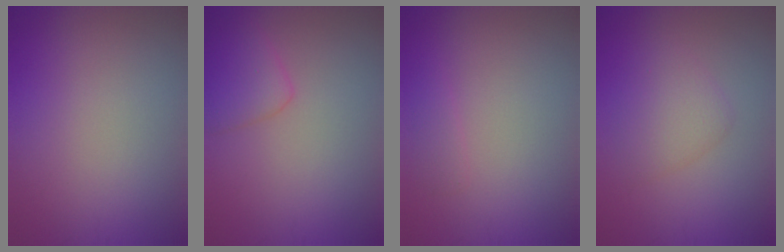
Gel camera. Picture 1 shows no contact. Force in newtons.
{"total": 2.8, "press": 2.8, "slide": 0.2}
{"total": 0.8, "press": 0.8, "slide": 0.0}
{"total": 2.6, "press": 2.6, "slide": 0.2}